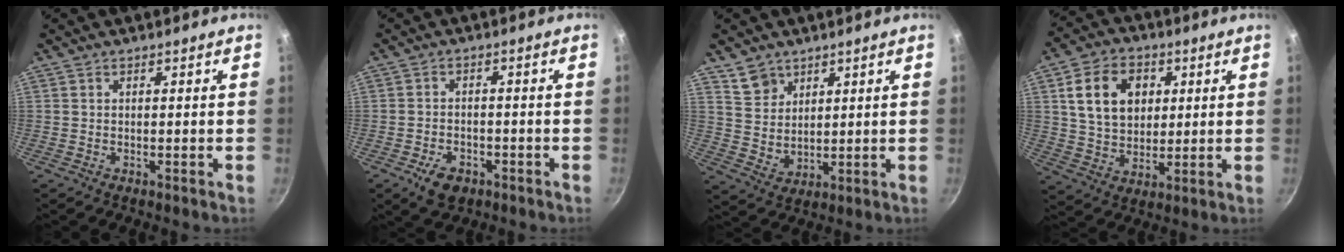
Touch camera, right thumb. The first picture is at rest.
{"total": 5.7, "force": [-2.9, 3.7, 3.2], "torque": [-0.049, 0.017, -0.043]}
{"total": 6.6, "force": [4.2, 4.8, 1.8], "torque": [-0.006, -0.013, 0.091]}
{"total": 13.5, "force": [3.6, 10.0, 8.2], "torque": [-0.121, -0.001, 0.063]}